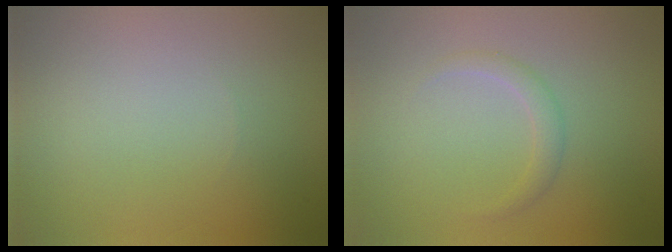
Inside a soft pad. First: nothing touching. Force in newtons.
{"total": 1.2, "press": 1.2, "slide": 0.0}